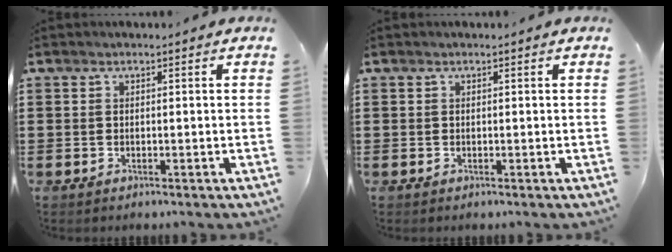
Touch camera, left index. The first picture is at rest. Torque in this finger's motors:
{"motor_torque": [-0.04, 0.01, 0.01, 0.00]}